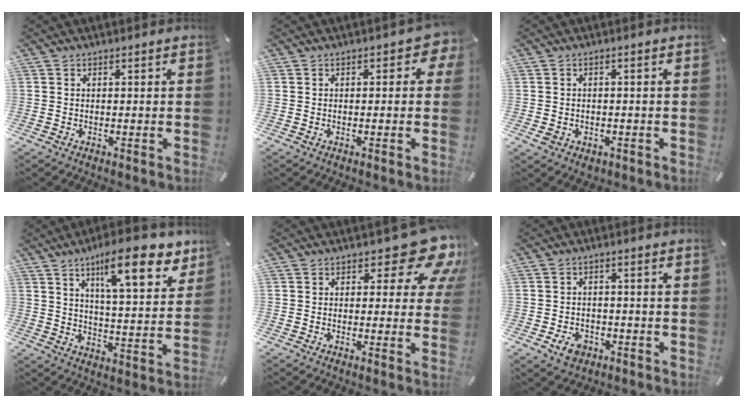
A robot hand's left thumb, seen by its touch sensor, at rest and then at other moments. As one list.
[{"total": 3.2, "force": [0.4, 2.0, 2.5], "torque": [-0.024, 0.000, 0.001]}, {"total": 2.0, "force": [-0.9, 1.7, 0.7], "torque": [-0.011, 0.004, -0.017]}, {"total": 17.3, "force": [10.2, 5.7, 12.7], "torque": [-0.183, -0.050, 0.158]}, {"total": 12.2, "force": [6.5, 5.4, 8.8], "torque": [-0.098, -0.044, 0.107]}, {"total": 4.4, "force": [-2.3, 3.3, 1.8], "torque": [-0.041, 0.008, -0.044]}]